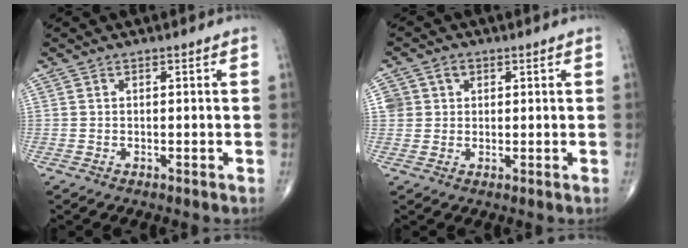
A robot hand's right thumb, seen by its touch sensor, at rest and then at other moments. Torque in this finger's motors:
{"motor_torque": [-0.55, 0.41, 0.52, 0.24, -0.01]}